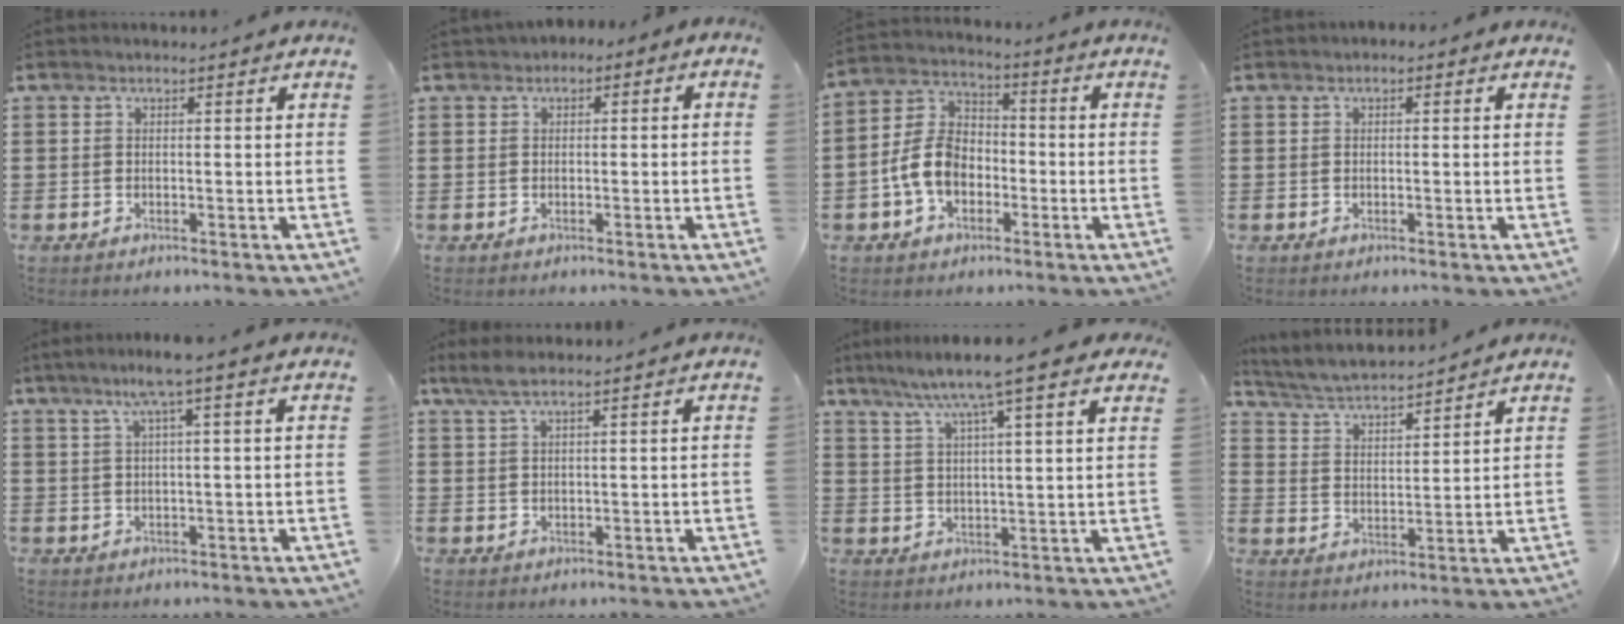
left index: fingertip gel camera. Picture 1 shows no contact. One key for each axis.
{"total": 1.1, "fx": -0.5, "fy": 0.8, "fz": 0.5, "tx": -0.013, "ty": 0.006, "tz": -0.012}
{"total": 8.4, "fx": -2.7, "fy": 5.9, "fz": 5.3, "tx": -0.139, "ty": 0.011, "tz": -0.059}
{"total": 0.5, "fx": -0.1, "fy": 0.4, "fz": 0.3, "tx": -0.007, "ty": 0.003, "tz": -0.003}
{"total": 4.3, "fx": 1.9, "fy": -0.4, "fz": 3.8, "tx": -0.075, "ty": 0.000, "tz": 0.031}
{"total": 3.1, "fx": 2.1, "fy": 0.4, "fz": 2.2, "tx": -0.046, "ty": 0.001, "tz": 0.040}
{"total": 7.7, "fx": 5.8, "fy": 0.3, "fz": 5.2, "tx": -0.116, "ty": -0.017, "tz": 0.097}
{"total": 4.6, "fx": 4.4, "fy": 0.2, "fz": 1.1, "tx": -0.042, "ty": -0.025, "tz": 0.075}